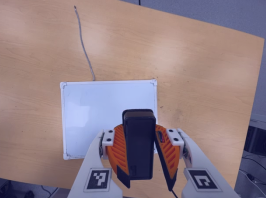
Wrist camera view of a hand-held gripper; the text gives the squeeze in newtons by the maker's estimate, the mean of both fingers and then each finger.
{"total": 8.8, "left": 8.8, "right": 8.7}